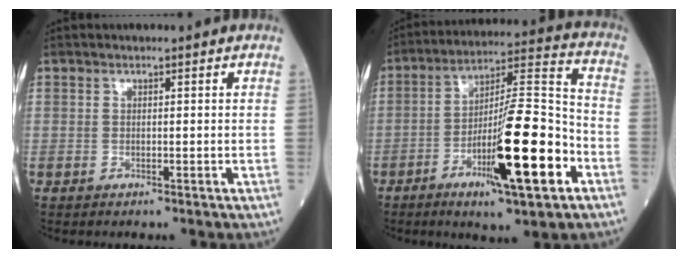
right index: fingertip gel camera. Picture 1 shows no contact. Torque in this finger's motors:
{"motor_torque": [1.84, -0.30, 1.05, 0.21]}